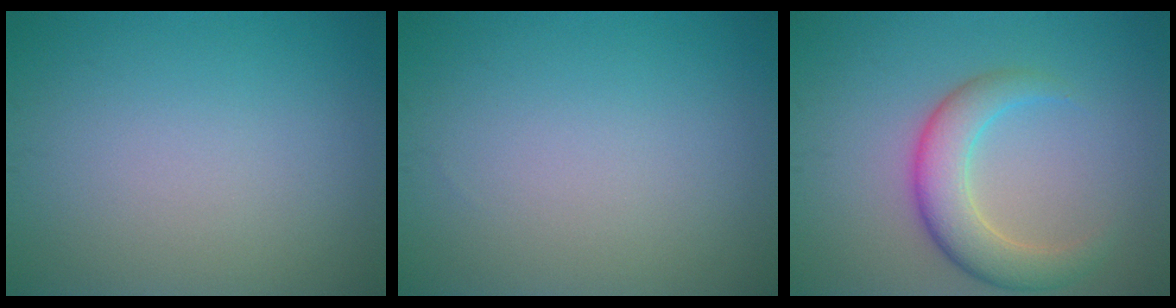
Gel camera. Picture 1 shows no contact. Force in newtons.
{"total": 0.0}
{"total": 4.8, "press": 4.8, "slide": 0.1}